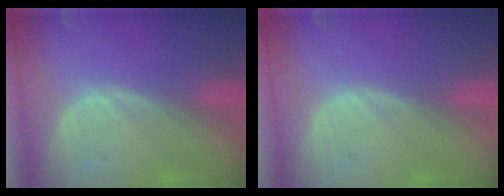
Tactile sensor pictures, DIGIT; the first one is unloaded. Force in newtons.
{"total": 0.0}